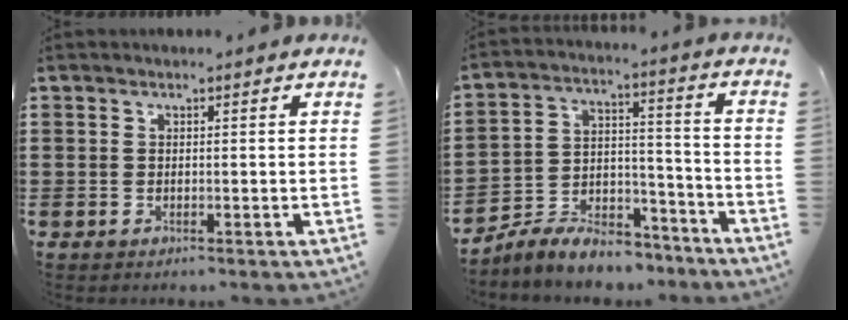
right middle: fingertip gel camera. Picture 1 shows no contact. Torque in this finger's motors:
{"motor_torque": [2.14, 0.00, 0.20, 0.08]}